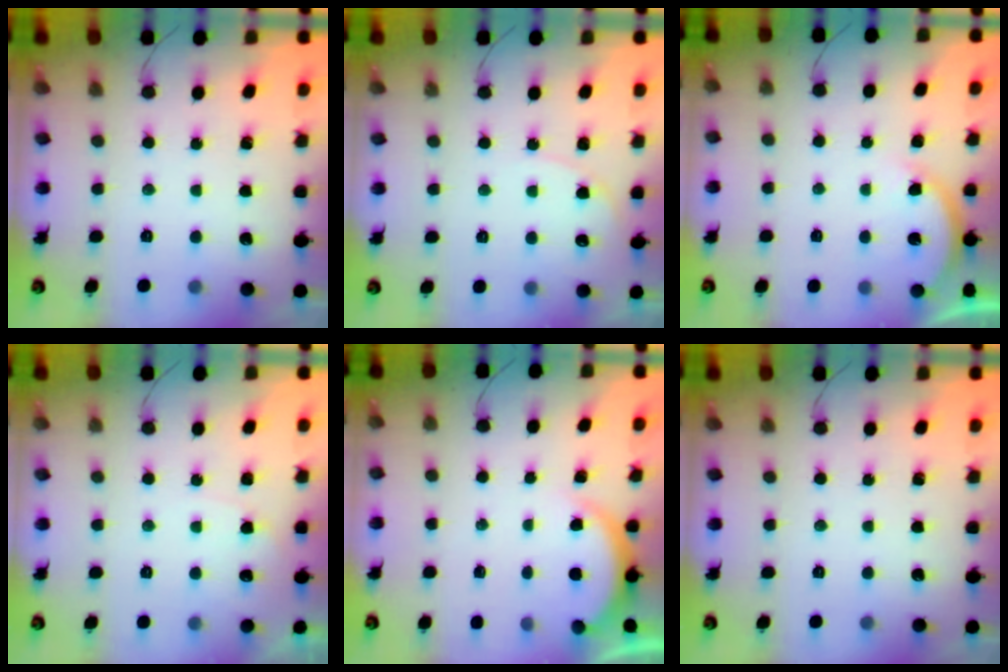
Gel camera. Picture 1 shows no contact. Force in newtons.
{"total": 5.6, "press": 5.6, "slide": 0.2}
{"total": 3.7, "press": 3.6, "slide": 0.6}
{"total": 5.2, "press": 5.2, "slide": 0.3}
{"total": 2.5, "press": 2.5, "slide": 0.5}
{"total": 0.0}